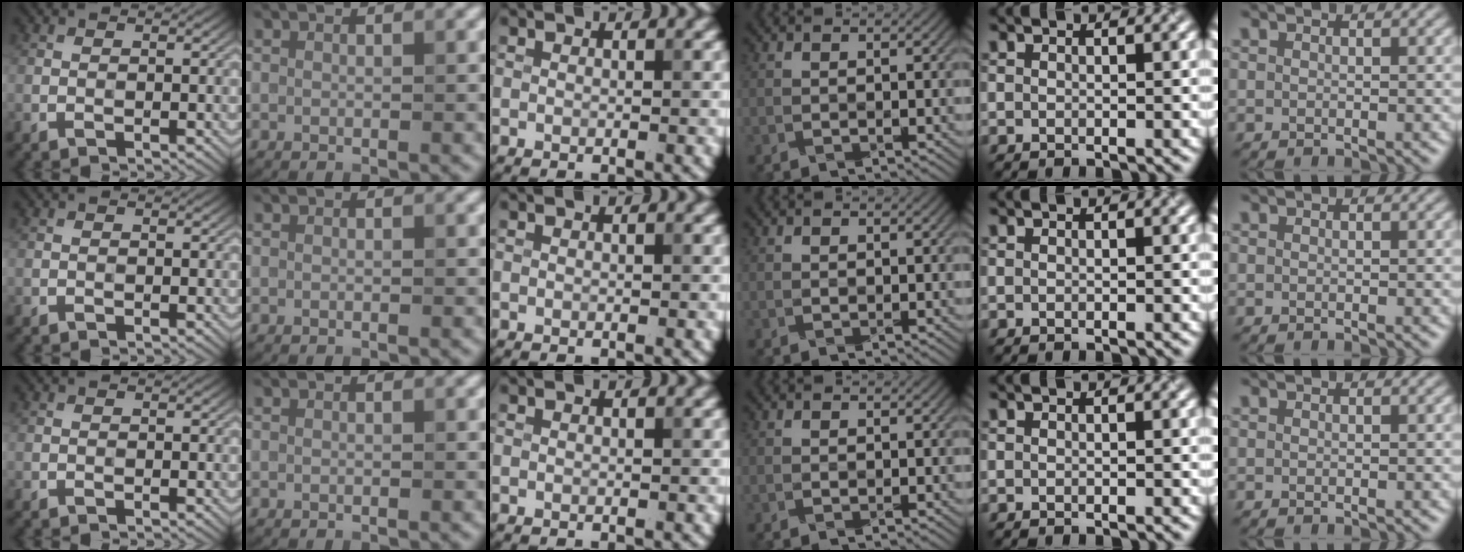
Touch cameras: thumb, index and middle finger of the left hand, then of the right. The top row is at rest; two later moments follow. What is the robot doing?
{"motion": "wrap", "object": "tissue paper"}